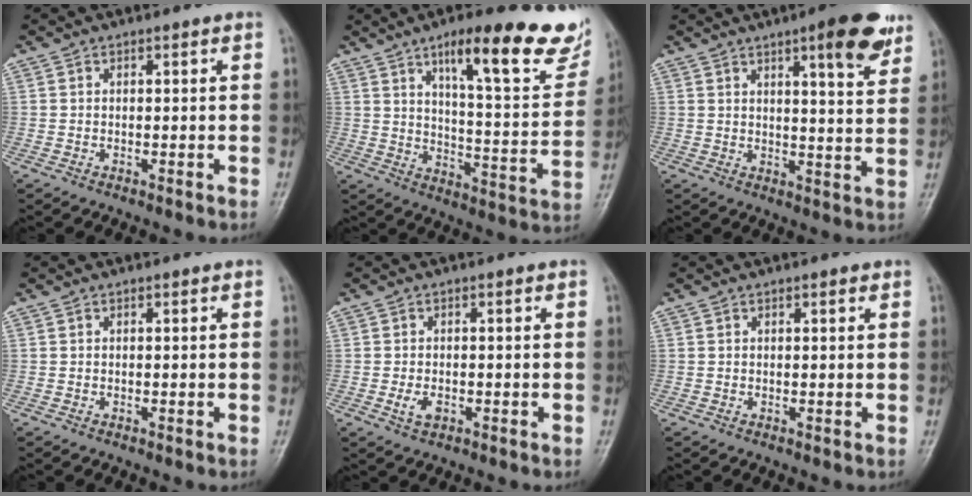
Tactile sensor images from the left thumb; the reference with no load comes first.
{"total": 22.1, "force": [13.7, 5.9, 16.3], "torque": [-0.181, -0.056, 0.197]}
{"total": 6.2, "force": [3.7, 1.8, 4.6], "torque": [-0.044, -0.016, 0.041]}
{"total": 0.0}
{"total": 2.6, "force": [-0.8, 1.6, 1.9], "torque": [-0.036, -0.001, -0.014]}
{"total": 0.9, "force": [0.6, 0.3, 0.7], "torque": [-0.009, -0.001, 0.007]}